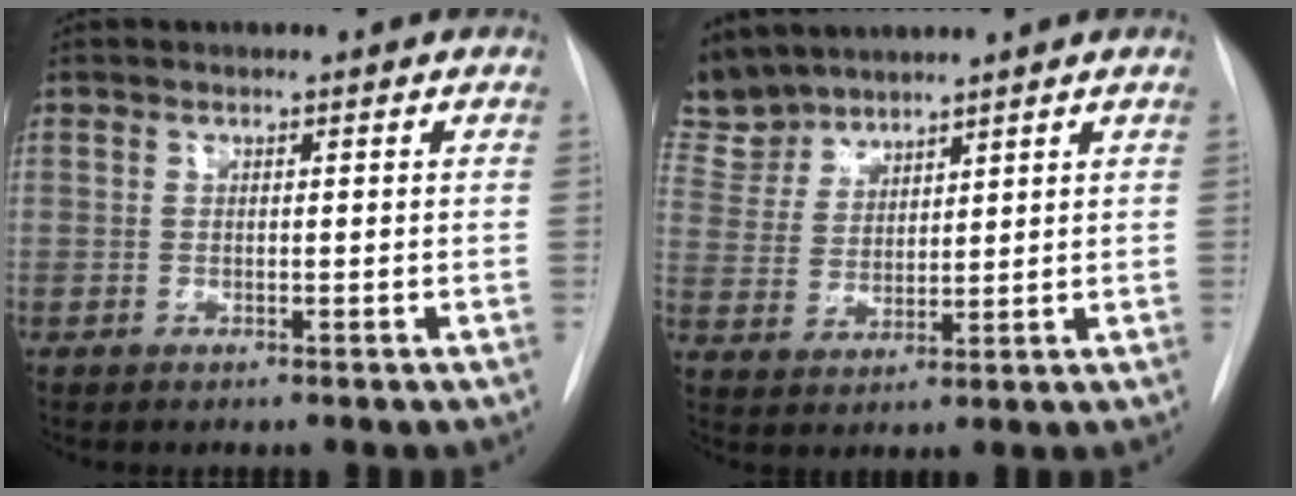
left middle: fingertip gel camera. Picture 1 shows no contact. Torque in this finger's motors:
{"motor_torque": [1.12, -1.02, 0.37, -0.01]}